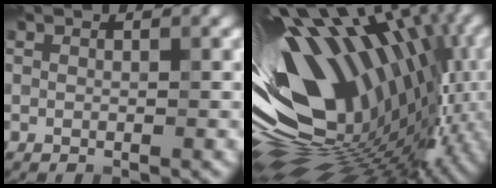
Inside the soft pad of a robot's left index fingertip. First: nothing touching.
{"total": 18.4, "force": [-1.0, 9.8, 15.6], "torque": [-0.277, -0.012, -0.028]}